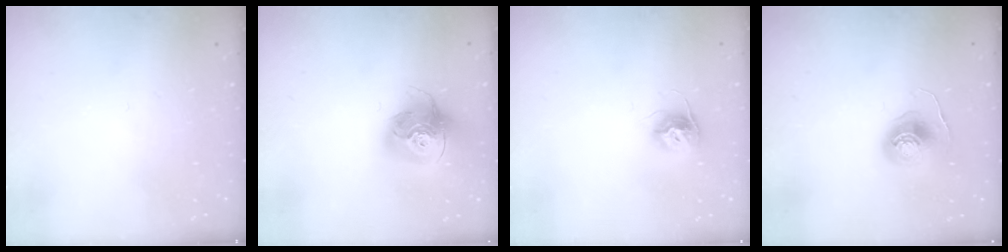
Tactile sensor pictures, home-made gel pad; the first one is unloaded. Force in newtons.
{"total": 16.9, "press": 16.9, "slide": 1.7}
{"total": 9.3, "press": 9.3, "slide": 0.5}
{"total": 7.7, "press": 7.7, "slide": 0.4}